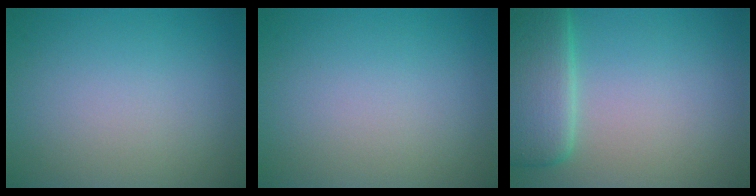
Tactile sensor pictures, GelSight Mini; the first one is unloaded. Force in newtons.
{"total": 0.0}
{"total": 5.1, "press": 4.7, "slide": 1.9}